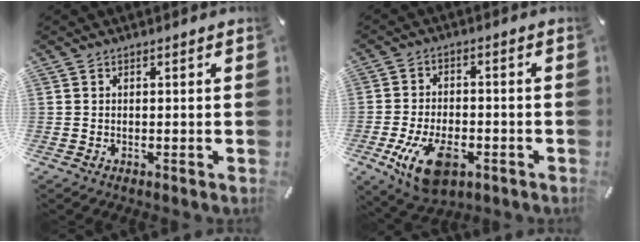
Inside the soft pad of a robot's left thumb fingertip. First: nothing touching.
{"total": 12.1, "force": [-4.9, 6.9, 8.6], "torque": [-0.161, 0.006, -0.088]}